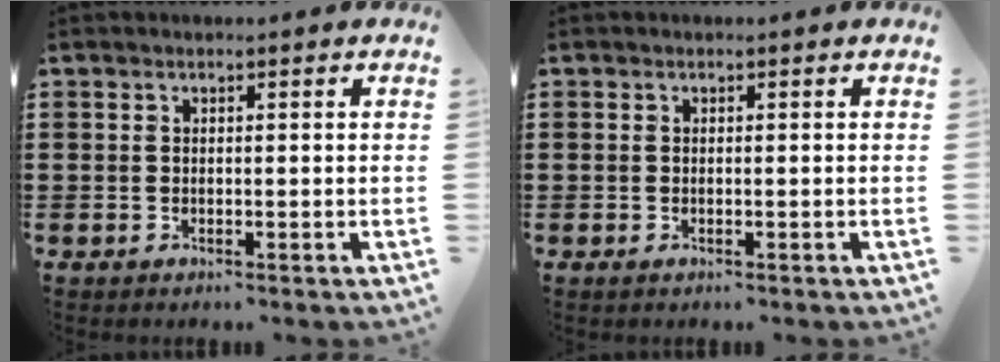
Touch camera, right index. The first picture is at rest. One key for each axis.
{"total": 0.0}